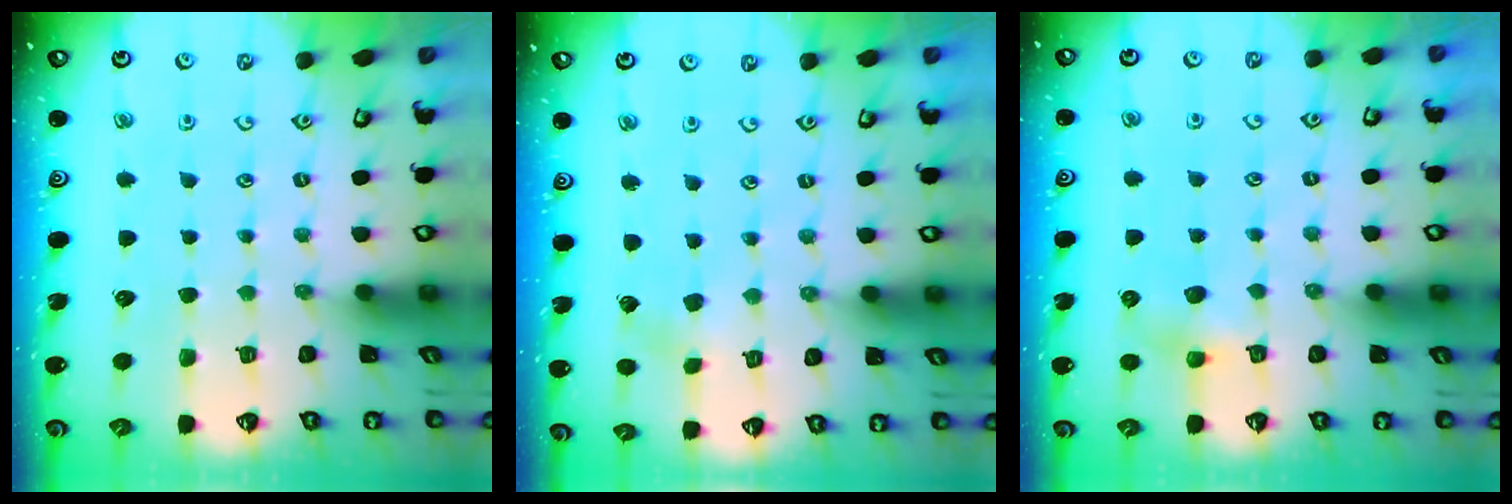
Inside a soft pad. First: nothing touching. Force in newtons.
{"total": 2.3, "press": 2.3, "slide": 0.3}
{"total": 4.8, "press": 4.8, "slide": 0.4}